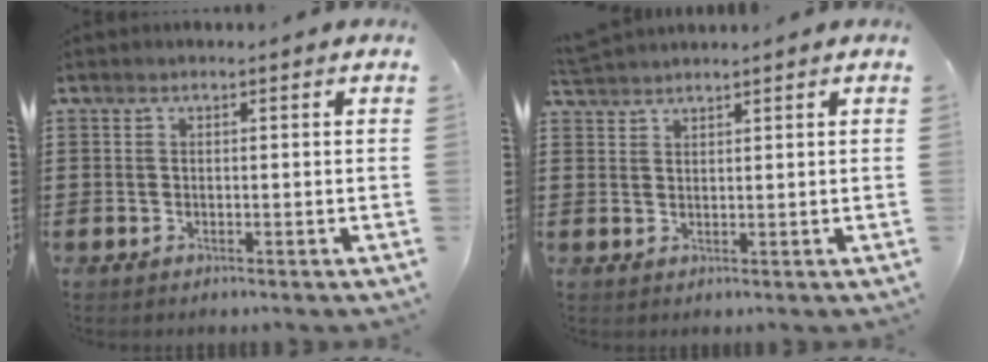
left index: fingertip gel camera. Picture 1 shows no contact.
{"total": 2.0, "force": [2.0, 0.1, -0.1], "torque": [-0.005, -0.001, 0.040]}